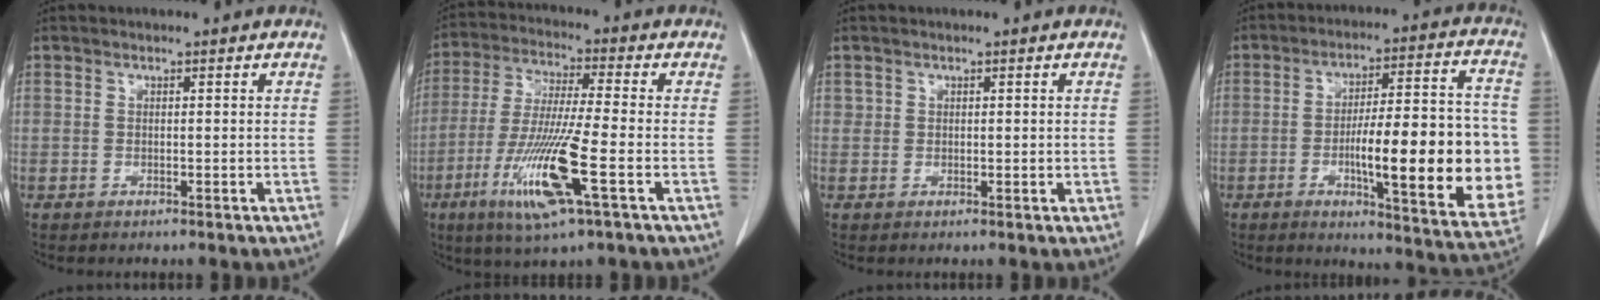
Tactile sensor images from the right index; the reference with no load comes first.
{"total": 13.8, "force": [-5.1, 0.3, 12.8], "torque": [-0.265, -0.026, -0.097]}
{"total": 1.0, "force": [0.4, 0.9, 0.3], "torque": [0.006, 0.002, 0.006]}
{"total": 21.4, "force": [-3.7, 4.0, 20.8], "torque": [-0.243, 0.016, -0.040]}